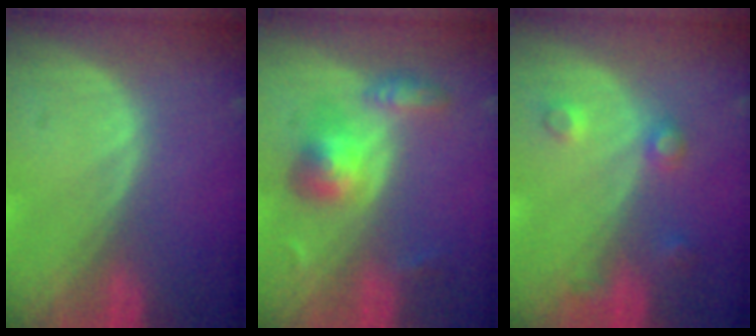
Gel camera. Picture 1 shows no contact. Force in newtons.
{"total": 5.7, "press": 5.4, "slide": 1.6}
{"total": 3.5, "press": 3.3, "slide": 1.2}